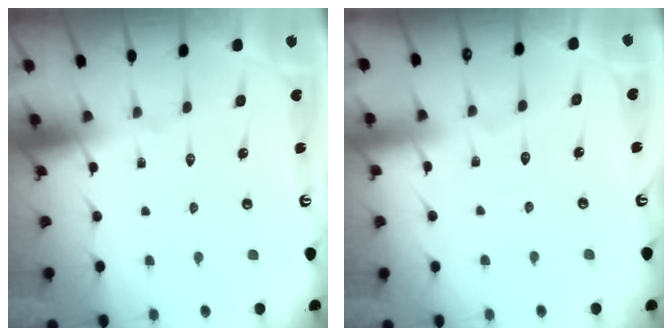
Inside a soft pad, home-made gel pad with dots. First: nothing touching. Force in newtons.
{"total": 3.7, "press": 3.7, "slide": 0.2}